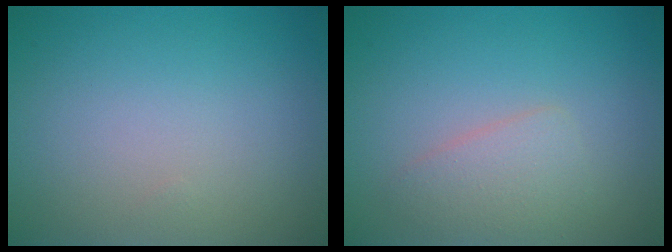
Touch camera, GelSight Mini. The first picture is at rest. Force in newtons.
{"total": 2.3, "press": 2.3, "slide": 0.0}